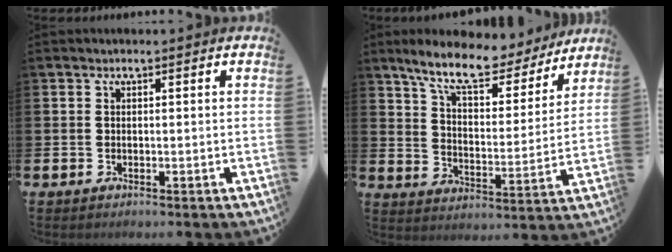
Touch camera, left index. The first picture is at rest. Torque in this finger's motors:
{"motor_torque": [0.54, -1.06, 0.85, 0.21]}